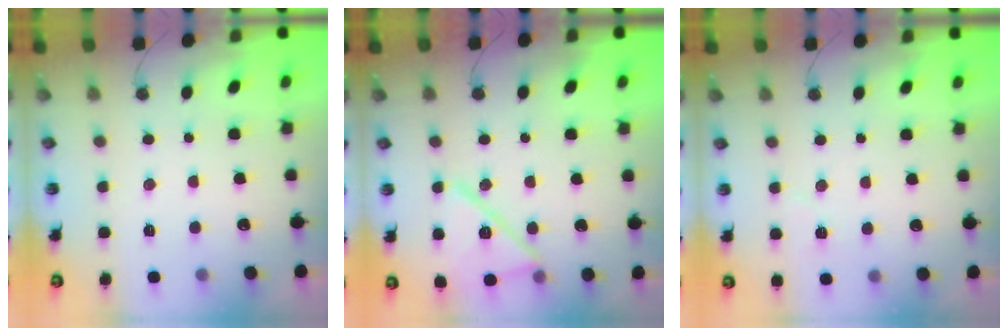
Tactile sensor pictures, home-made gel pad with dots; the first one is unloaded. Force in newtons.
{"total": 15.1, "press": 15.1, "slide": 0.1}
{"total": 7.4, "press": 2.8, "slide": 6.9}